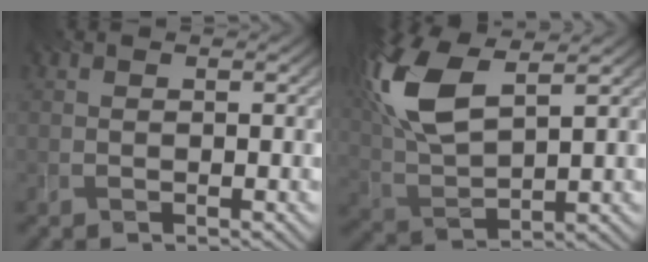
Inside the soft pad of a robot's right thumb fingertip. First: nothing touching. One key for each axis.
{"total": 12.1, "fx": 5.2, "fy": 5.2, "fz": 9.7, "tx": -0.251, "ty": 0.017, "tz": 0.106}